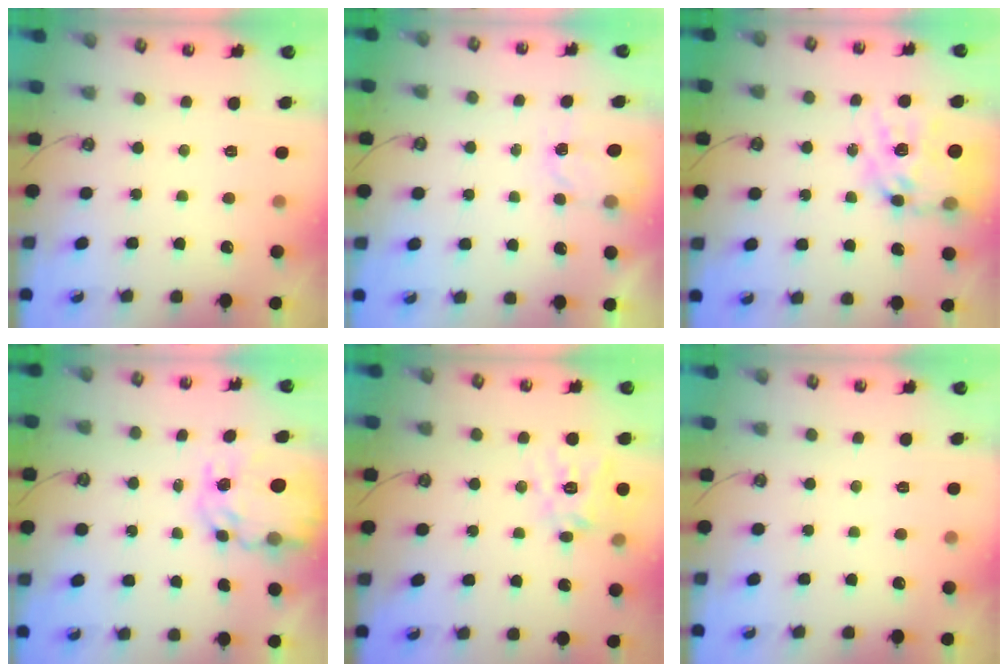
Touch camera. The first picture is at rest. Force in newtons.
{"total": 2.6, "press": 2.5, "slide": 0.4}
{"total": 16.9, "press": 16.9, "slide": 1.7}
{"total": 9.9, "press": 9.8, "slide": 0.8}
{"total": 13.5, "press": 13.4, "slide": 1.7}
{"total": 0.0}